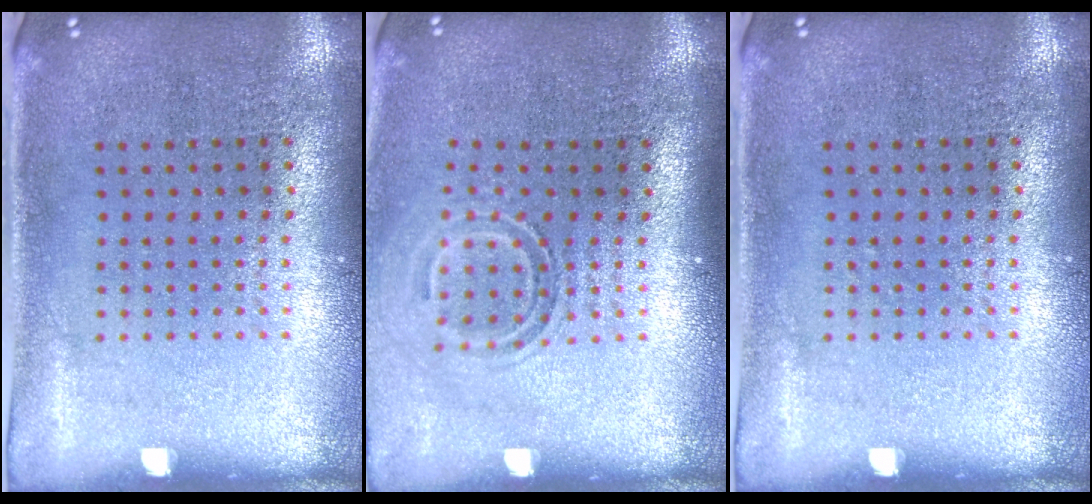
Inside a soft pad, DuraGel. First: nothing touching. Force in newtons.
{"total": 1.7, "press": 1.2, "slide": 1.2}
{"total": 0.0}